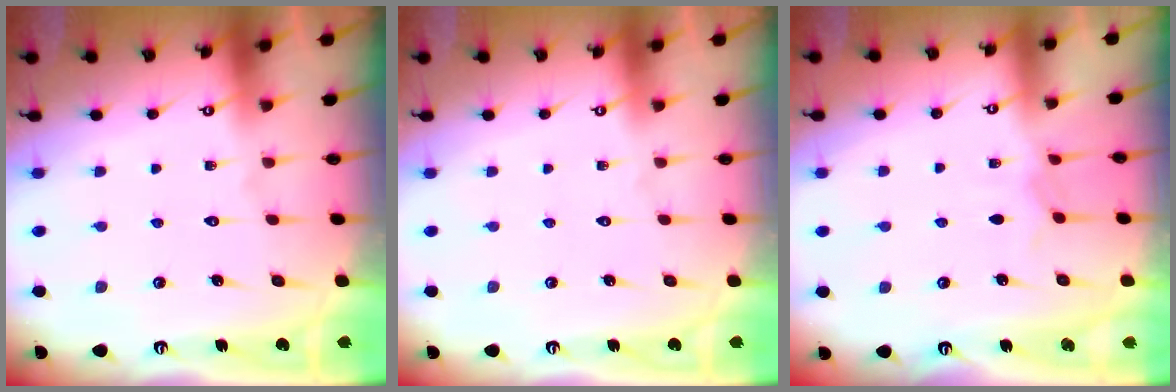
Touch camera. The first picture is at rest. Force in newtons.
{"total": 0.0}
{"total": 4.5, "press": 4.4, "slide": 0.7}